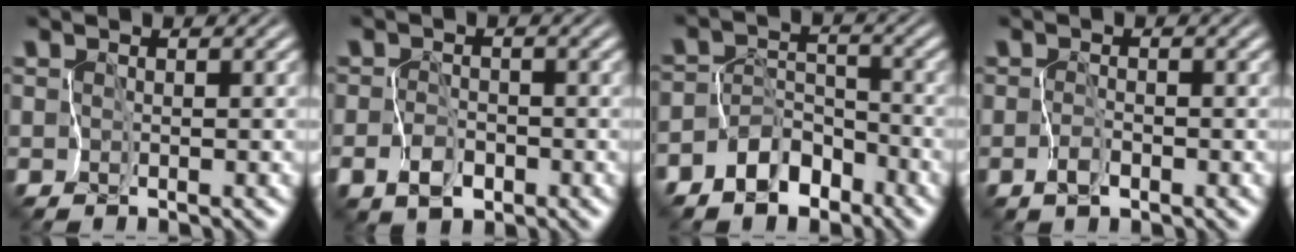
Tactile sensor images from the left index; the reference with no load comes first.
{"total": 2.2, "force": [-0.9, 1.6, 1.3], "torque": [-0.023, 0.001, -0.020]}
{"total": 5.7, "force": [-4.2, 3.5, 1.2], "torque": [0.000, 0.018, -0.081]}
{"total": 0.6, "force": [-0.3, 0.2, 0.5], "torque": [-0.010, 0.007, -0.005]}